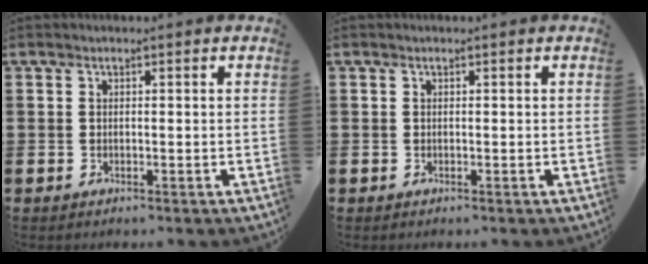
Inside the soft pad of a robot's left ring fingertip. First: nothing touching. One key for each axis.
{"total": 0.0}